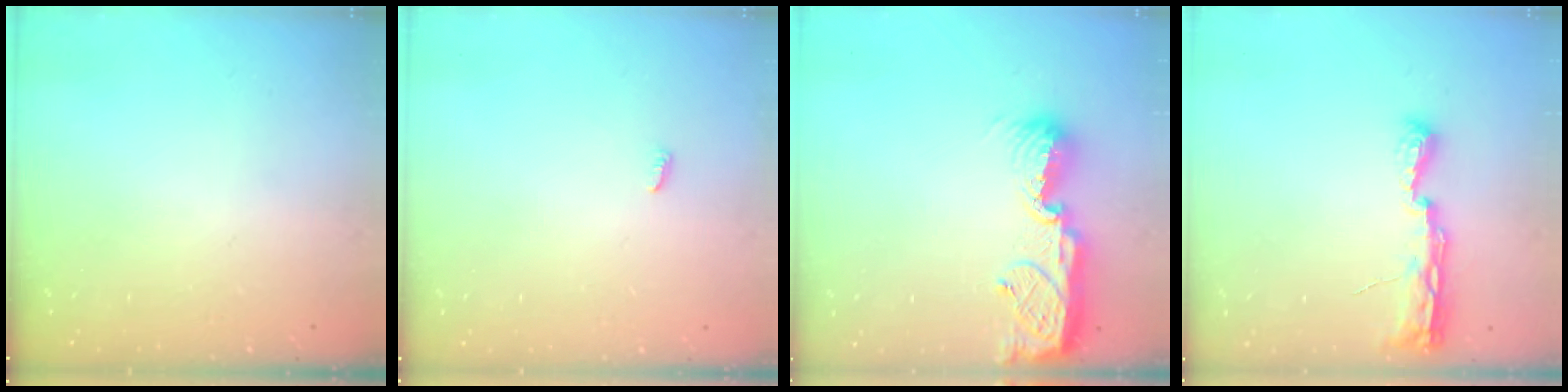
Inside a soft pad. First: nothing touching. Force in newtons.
{"total": 2.4, "press": 2.4, "slide": 0.2}
{"total": 11.6, "press": 11.5, "slide": 1.1}
{"total": 8.0, "press": 8.0, "slide": 0.8}